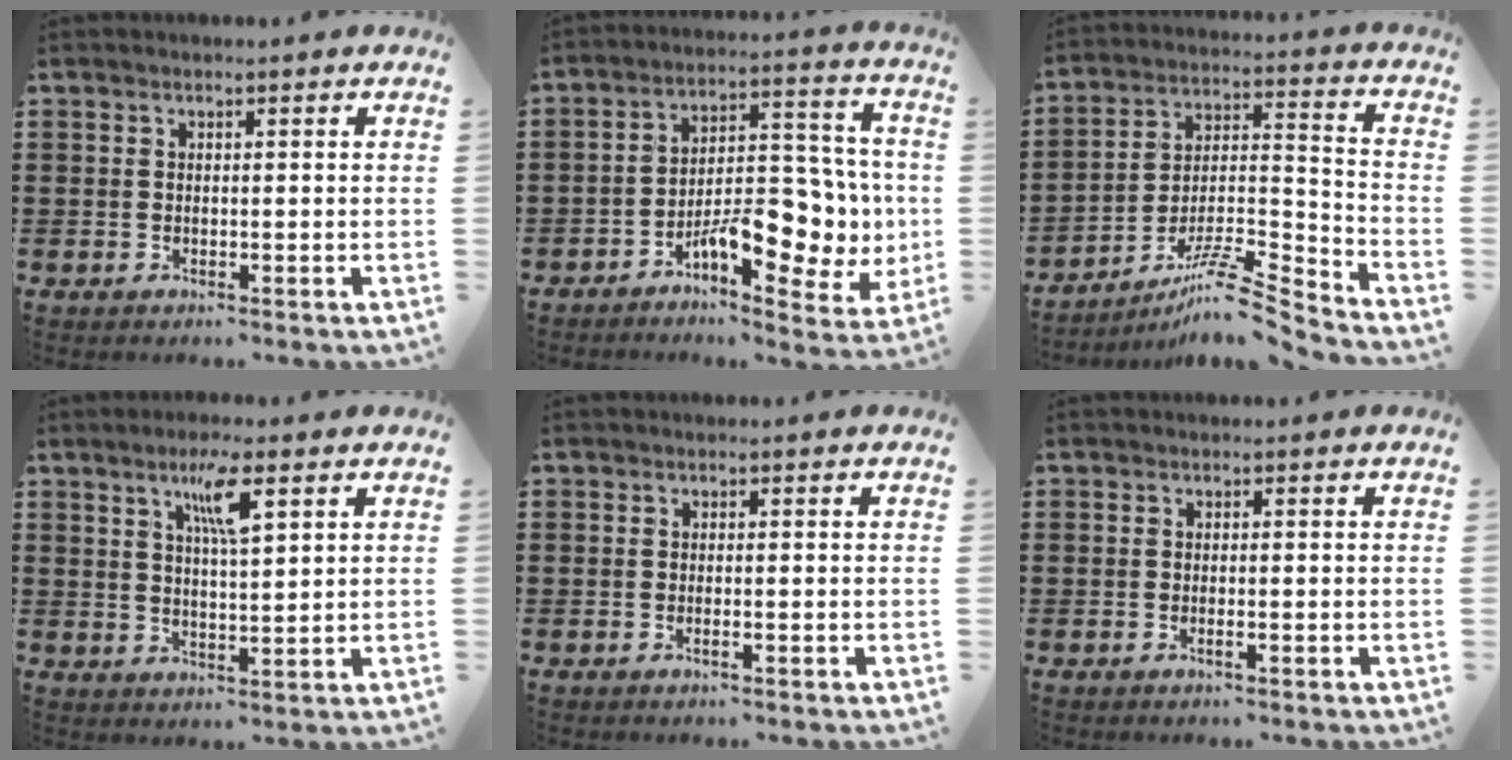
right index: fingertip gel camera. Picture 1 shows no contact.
{"total": 10.4, "force": [-3.5, 5.1, 8.3], "torque": [-0.107, 0.009, -0.059]}
{"total": 9.7, "force": [-8.3, 0.6, 5.0], "torque": [-0.072, 0.011, -0.160]}
{"total": 5.8, "force": [3.2, 0.9, 4.8], "torque": [-0.097, 0.005, 0.050]}
{"total": 0.7, "force": [-0.3, 0.0, 0.6], "torque": [-0.011, -0.003, -0.005]}
{"total": 1.1, "force": [-0.6, 0.0, 1.0], "torque": [-0.017, -0.004, -0.010]}